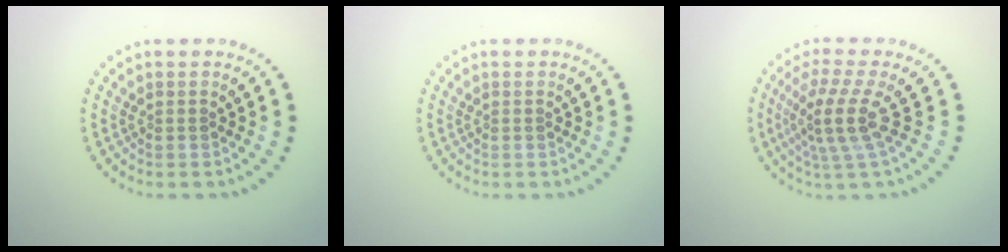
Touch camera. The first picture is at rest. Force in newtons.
{"total": 0.0}
{"total": 4.0, "press": 2.9, "slide": 2.8}